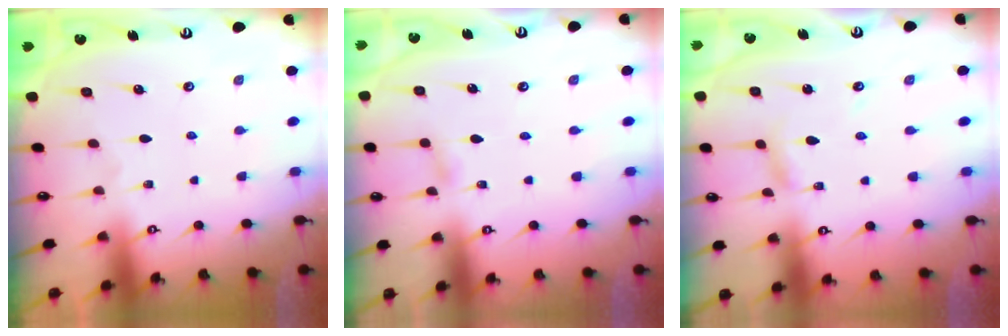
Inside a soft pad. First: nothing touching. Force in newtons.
{"total": 2.8, "press": 2.8, "slide": 0.3}
{"total": 4.0, "press": 4.0, "slide": 0.3}